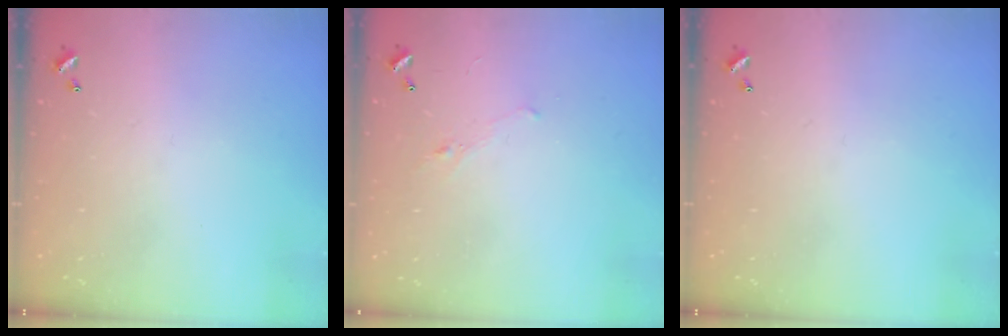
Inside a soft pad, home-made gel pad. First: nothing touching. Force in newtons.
{"total": 0.7, "press": 0.2, "slide": 0.6}
{"total": 0.0}